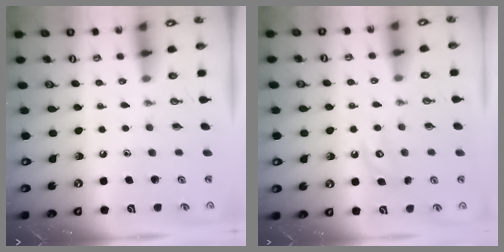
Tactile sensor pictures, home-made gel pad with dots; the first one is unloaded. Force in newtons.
{"total": 3.7, "press": 3.6, "slide": 0.6}